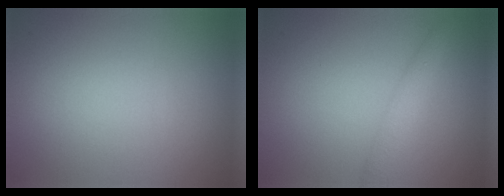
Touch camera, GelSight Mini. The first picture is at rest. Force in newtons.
{"total": 1.9, "press": 1.9, "slide": 0.0}